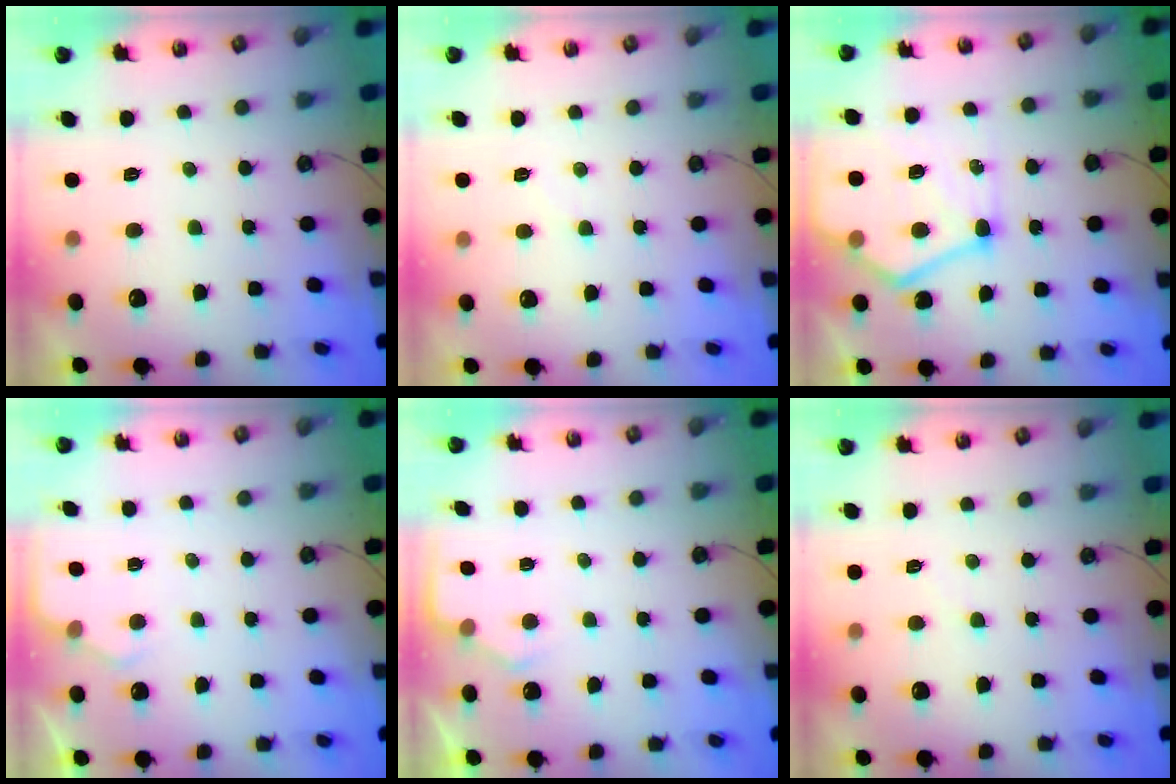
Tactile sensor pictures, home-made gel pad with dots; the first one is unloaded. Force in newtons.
{"total": 4.8, "press": 4.8, "slide": 0.6}
{"total": 17.0, "press": 16.9, "slide": 1.7}
{"total": 3.0, "press": 2.9, "slide": 0.4}
{"total": 3.3, "press": 3.3, "slide": 0.4}
{"total": 3.9, "press": 3.9, "slide": 0.6}